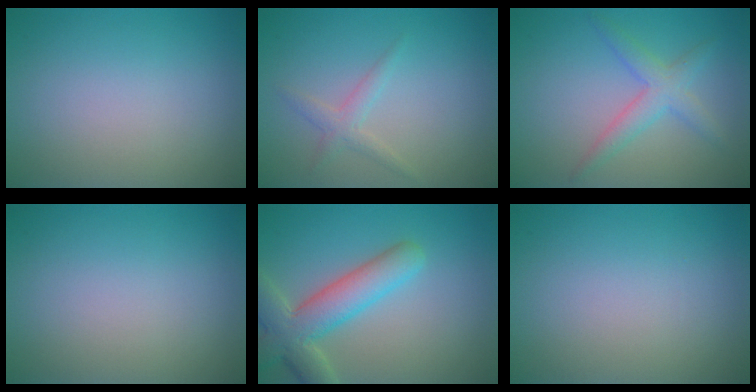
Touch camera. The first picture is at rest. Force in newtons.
{"total": 1.6, "press": 1.6, "slide": 0.0}
{"total": 2.9, "press": 2.9, "slide": 0.1}
{"total": 0.0}
{"total": 6.1, "press": 6.1, "slide": 0.7}
{"total": 0.0}